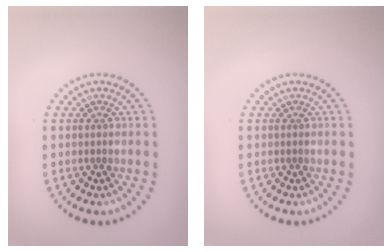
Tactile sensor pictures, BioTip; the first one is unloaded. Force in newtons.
{"total": 0.0}